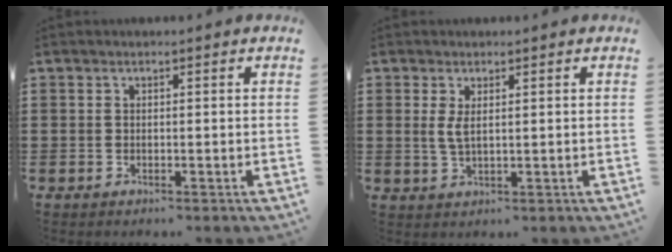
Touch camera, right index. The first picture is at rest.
{"total": 2.5, "force": [0.7, 0.8, 2.3], "torque": [-0.047, 0.002, 0.012]}